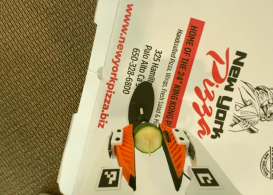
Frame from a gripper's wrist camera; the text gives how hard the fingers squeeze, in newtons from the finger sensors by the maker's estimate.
{"total": 9.4, "left": 9.3, "right": 9.5}